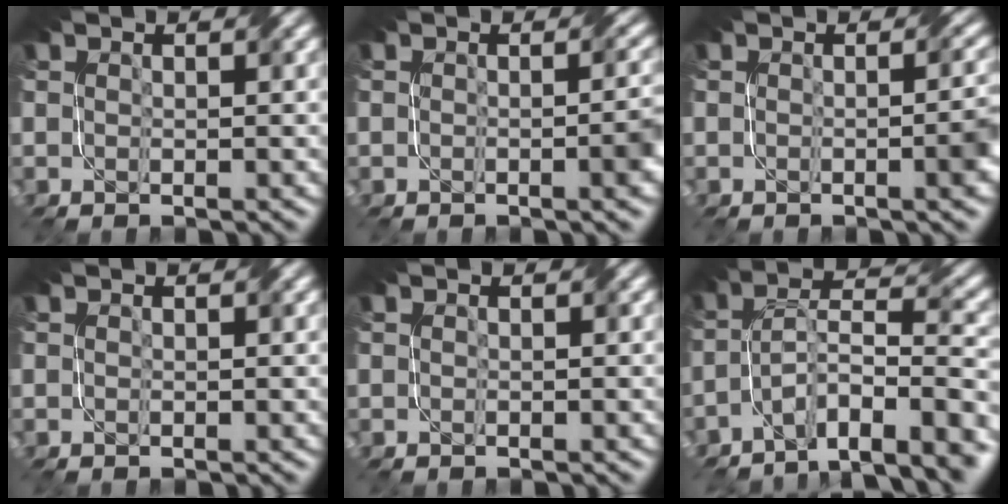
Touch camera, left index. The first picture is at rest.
{"total": 2.5, "force": [-0.5, 0.7, 2.3], "torque": [-0.027, 0.000, -0.006]}
{"total": 2.9, "force": [-0.5, 0.9, 2.8], "torque": [-0.027, 0.003, -0.006]}
{"total": 0.0}
{"total": 0.0}
{"total": 8.6, "force": [-5.6, 2.6, 5.9], "torque": [-0.089, 0.008, -0.102]}